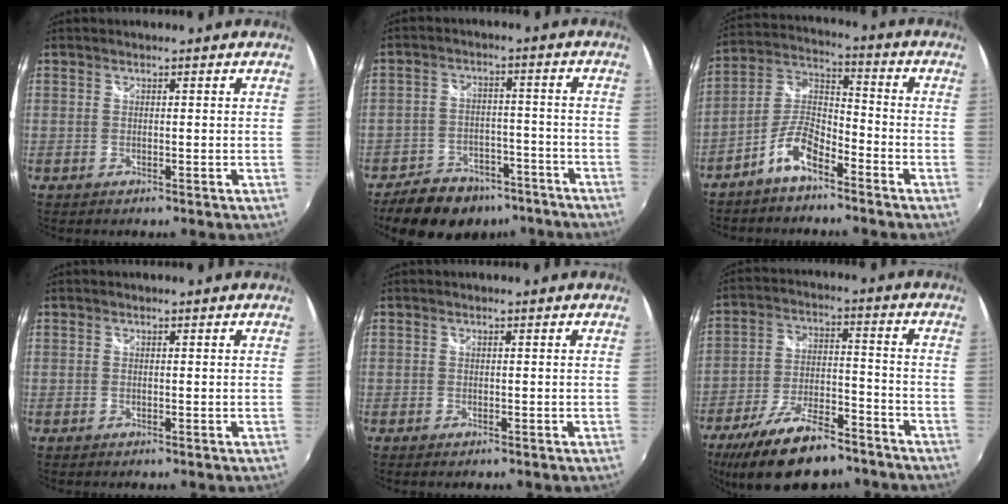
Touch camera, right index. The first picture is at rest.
{"total": 15.4, "force": [-11.6, 8.7, 5.3], "torque": [-0.130, 0.023, -0.153]}
{"total": 8.4, "force": [-5.7, 2.9, 5.5], "torque": [-0.129, 0.020, -0.110]}
{"total": 0.0}
{"total": 0.6, "force": [-0.4, 0.3, 0.2], "torque": [-0.005, -0.004, -0.009]}
{"total": 18.5, "force": [-13.9, 6.9, 10.1], "torque": [-0.200, -0.013, -0.221]}